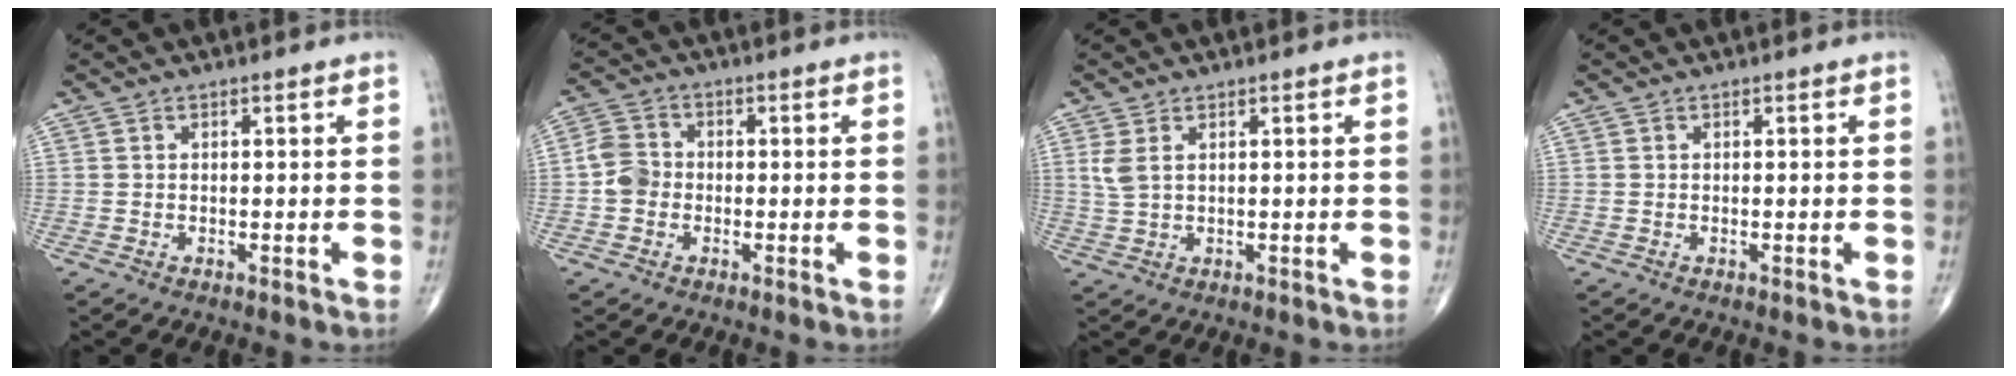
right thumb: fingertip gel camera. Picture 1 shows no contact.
{"total": 4.4, "force": [-0.9, 3.7, 2.1], "torque": [-0.032, 0.011, -0.026]}
{"total": 2.9, "force": [1.2, 1.3, 2.3], "torque": [-0.058, 0.003, 0.032]}
{"total": 0.0}